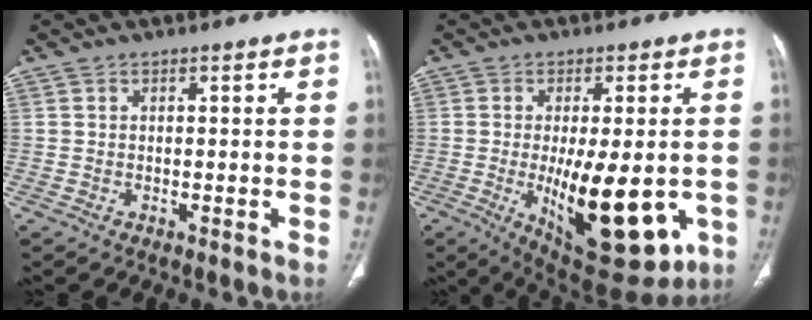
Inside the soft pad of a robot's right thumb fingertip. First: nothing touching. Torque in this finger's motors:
{"motor_torque": [2.45, 2.56, 1.10, -1.10, 0.50]}